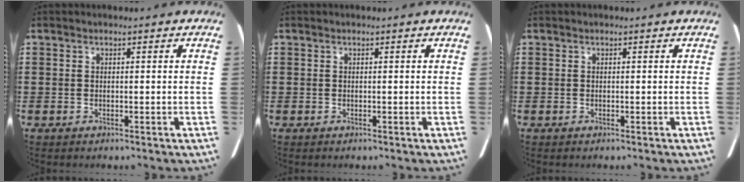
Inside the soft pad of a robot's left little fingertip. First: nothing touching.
{"total": 0.0}
{"total": 0.0}